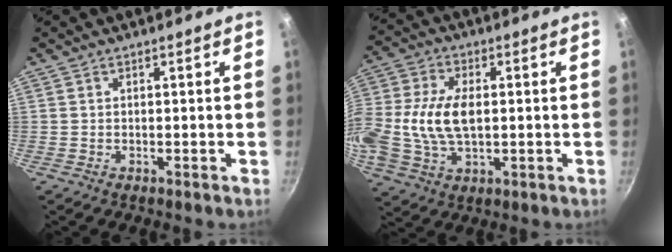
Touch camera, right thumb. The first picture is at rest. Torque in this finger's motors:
{"motor_torque": [0.53, 0.59, 1.10, -0.16, 0.53]}